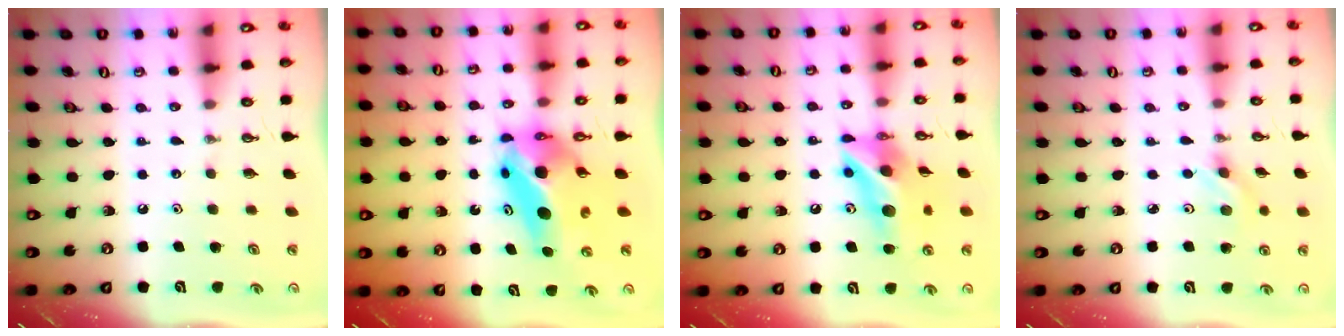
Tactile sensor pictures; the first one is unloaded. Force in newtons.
{"total": 10.0, "press": 9.7, "slide": 2.3}
{"total": 12.8, "press": 12.8, "slide": 1.3}
{"total": 2.8, "press": 2.5, "slide": 1.3}